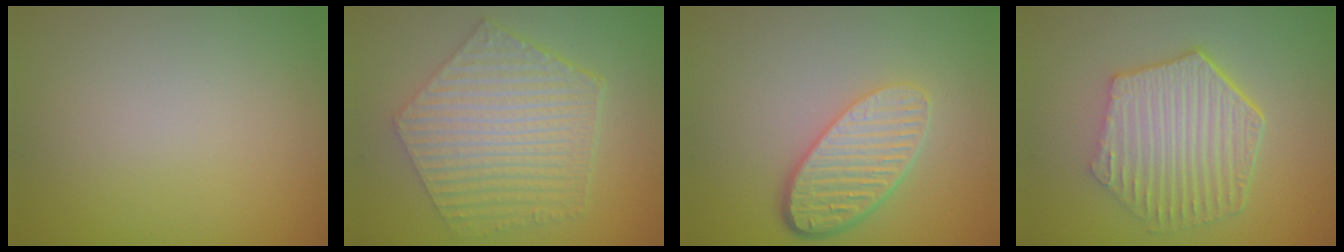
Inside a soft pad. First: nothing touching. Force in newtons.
{"total": 6.9, "press": 4.9, "slide": 4.8}
{"total": 5.3, "press": 3.8, "slide": 3.6}
{"total": 6.3, "press": 4.8, "slide": 4.0}